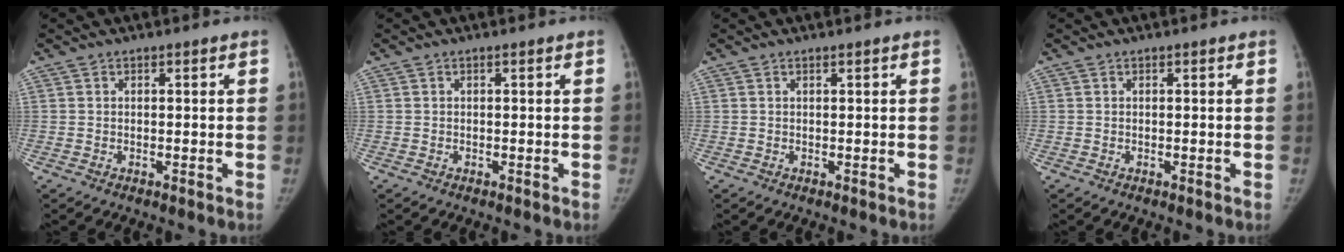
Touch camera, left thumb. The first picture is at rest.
{"total": 0.0}
{"total": 0.0}
{"total": 0.0}